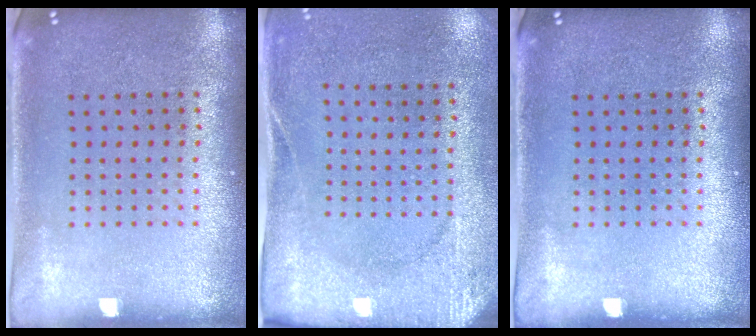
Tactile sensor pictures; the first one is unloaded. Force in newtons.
{"total": 2.7, "press": 2.1, "slide": 1.6}
{"total": 0.0}